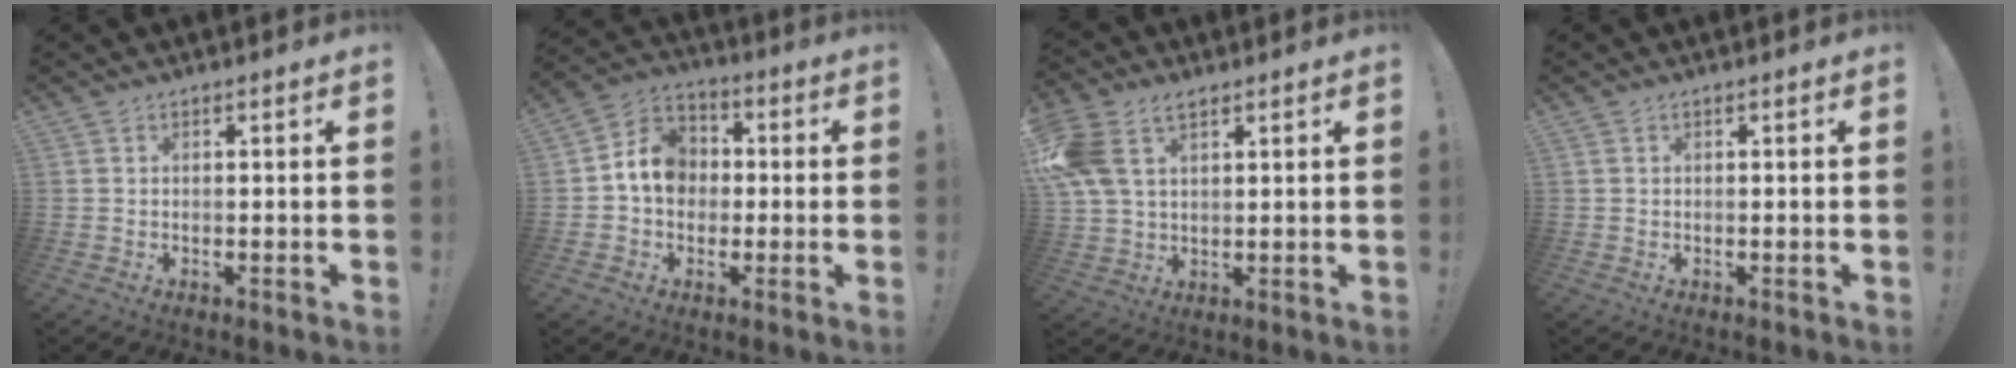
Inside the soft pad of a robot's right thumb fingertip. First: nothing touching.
{"total": 10.8, "force": [0.1, 9.4, 5.2], "torque": [-0.069, 0.015, 0.007]}
{"total": 10.1, "force": [5.1, 6.3, 6.0], "torque": [-0.105, -0.013, 0.103]}
{"total": 0.0}